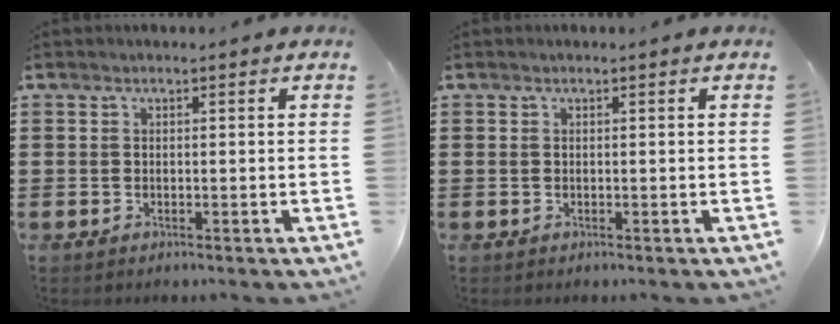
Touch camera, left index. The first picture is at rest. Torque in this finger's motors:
{"motor_torque": [0.01, -0.16, -0.03, -0.01]}